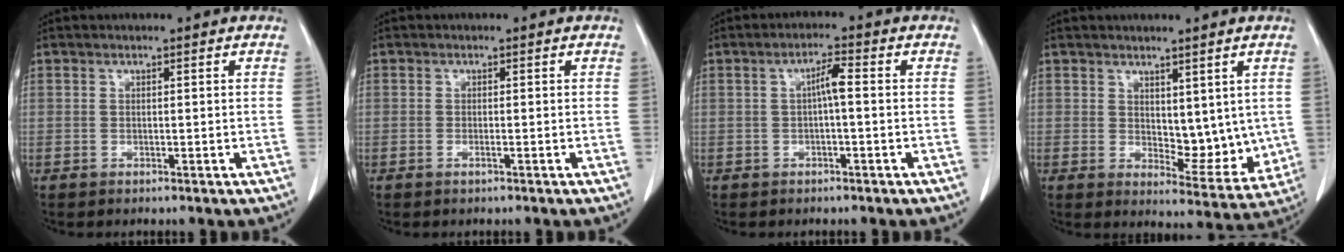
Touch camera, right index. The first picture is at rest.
{"total": 0.7, "force": [-0.4, 0.0, 0.6], "torque": [-0.010, 0.000, -0.007]}
{"total": 3.1, "force": [-0.1, 0.3, 3.1], "torque": [-0.053, 0.008, -0.002]}
{"total": 7.4, "force": [1.3, 4.1, 6.0], "torque": [-0.064, -0.011, 0.032]}